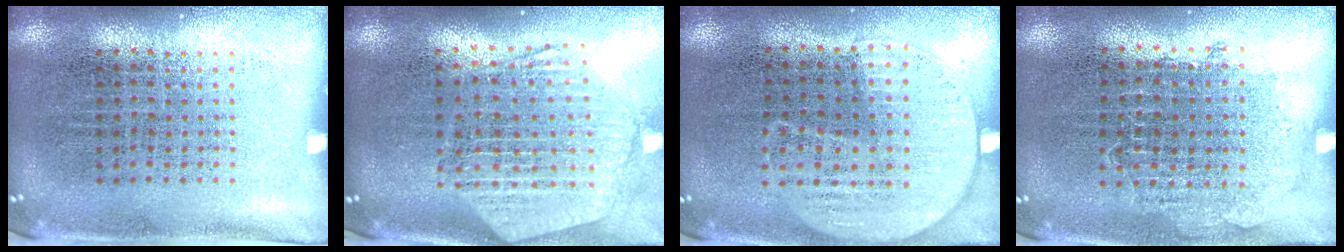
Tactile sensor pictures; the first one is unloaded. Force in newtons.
{"total": 2.7, "press": 2.2, "slide": 1.5}
{"total": 1.2, "press": 1.1, "slide": 0.5}
{"total": 0.8, "press": 0.8, "slide": 0.3}